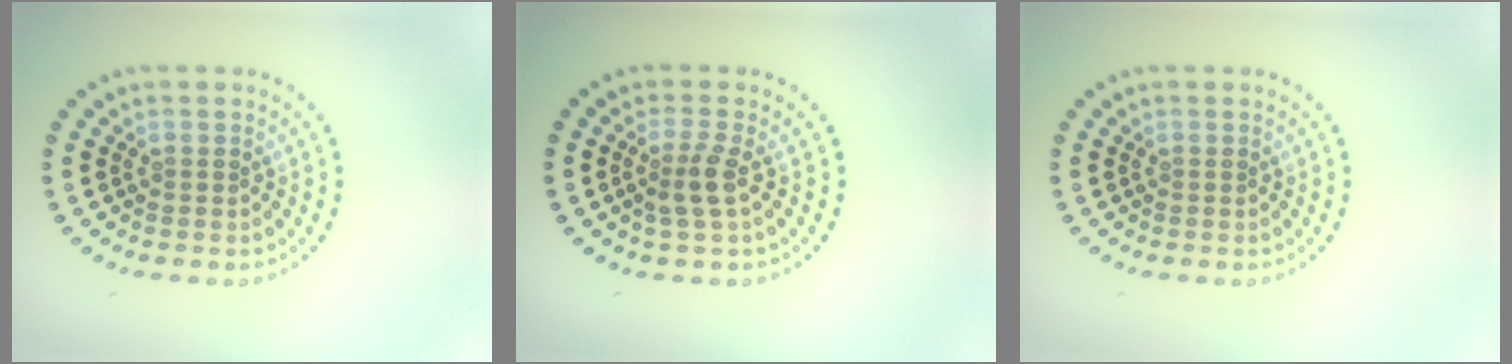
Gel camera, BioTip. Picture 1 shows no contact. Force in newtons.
{"total": 2.2, "press": 1.9, "slide": 1.3}
{"total": 0.0}